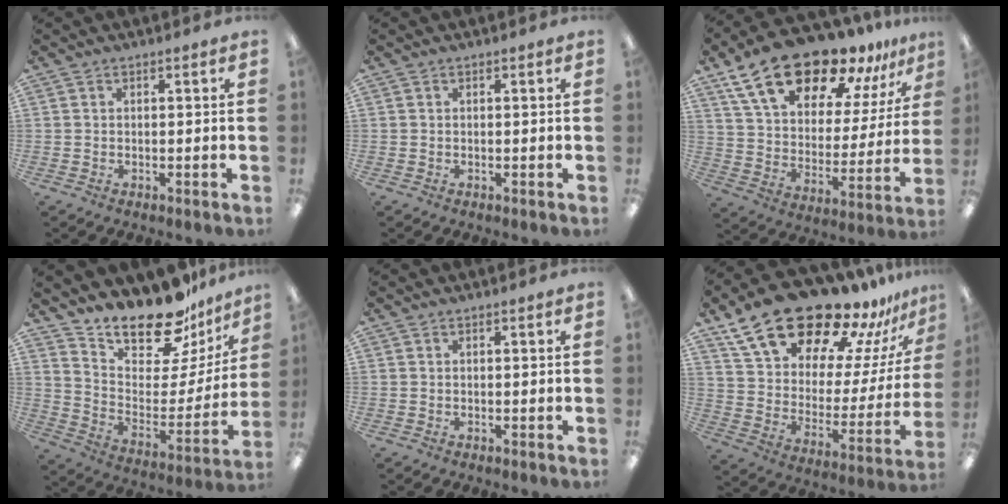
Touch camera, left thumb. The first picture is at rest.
{"total": 0.0}
{"total": 22.6, "force": [17.4, 9.3, 11.2], "torque": [-0.196, -0.114, 0.304]}
{"total": 19.0, "force": [16.8, 6.6, 6.0], "torque": [-0.090, -0.143, 0.289]}
{"total": 0.0}
{"total": 24.1, "force": [19.1, 9.9, 10.8], "torque": [-0.174, -0.137, 0.337]}